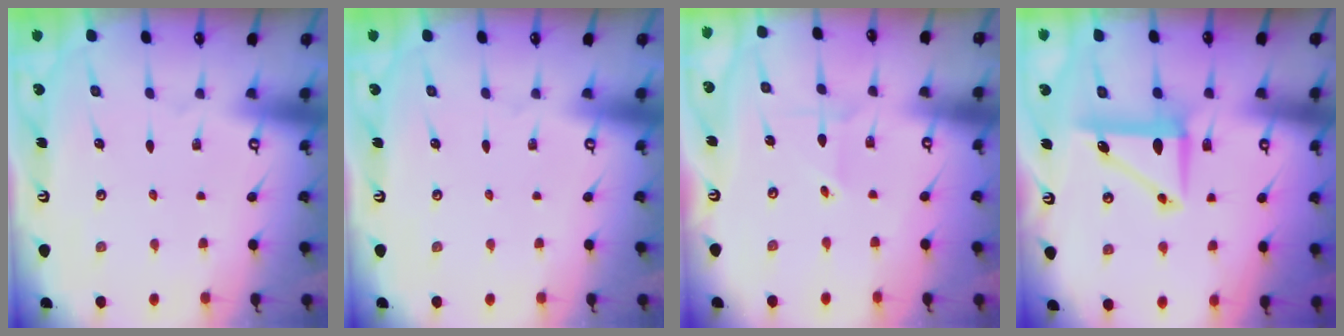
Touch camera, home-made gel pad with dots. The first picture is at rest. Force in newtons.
{"total": 0.0}
{"total": 1.5, "press": 1.5, "slide": 0.1}
{"total": 8.1, "press": 7.7, "slide": 2.4}